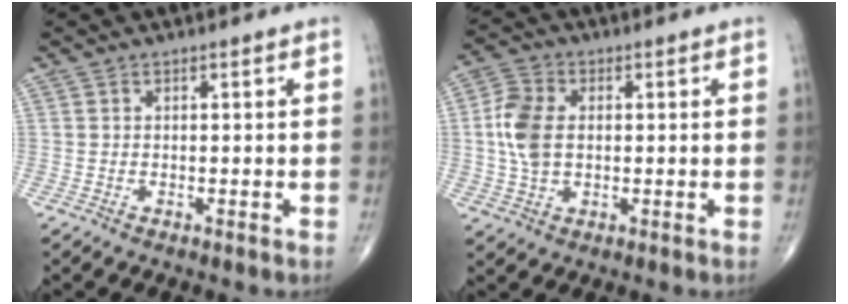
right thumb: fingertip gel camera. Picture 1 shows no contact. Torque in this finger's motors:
{"motor_torque": [-0.23, 0.24, 0.66, 0.17, 0.00]}